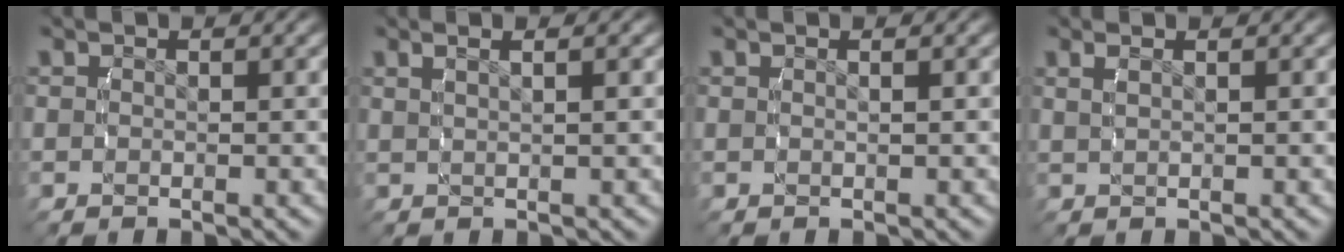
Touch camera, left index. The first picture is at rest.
{"total": 2.1, "force": [1.3, -0.2, 1.7], "torque": [-0.016, 0.010, 0.027]}
{"total": 0.8, "force": [0.3, -0.5, 0.5], "torque": [-0.007, -0.002, 0.010]}
{"total": 1.0, "force": [0.7, -0.5, 0.6], "torque": [-0.011, 0.001, 0.020]}